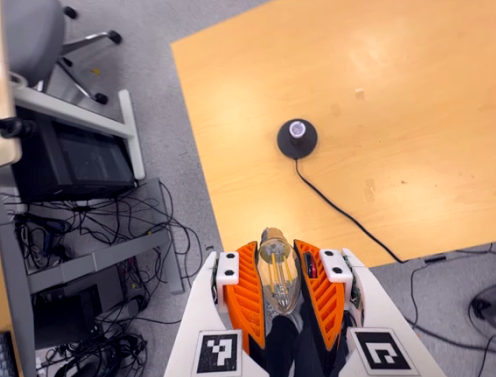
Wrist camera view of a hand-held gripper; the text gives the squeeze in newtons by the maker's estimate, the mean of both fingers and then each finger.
{"total": 20.1, "left": 21.5, "right": 18.7}